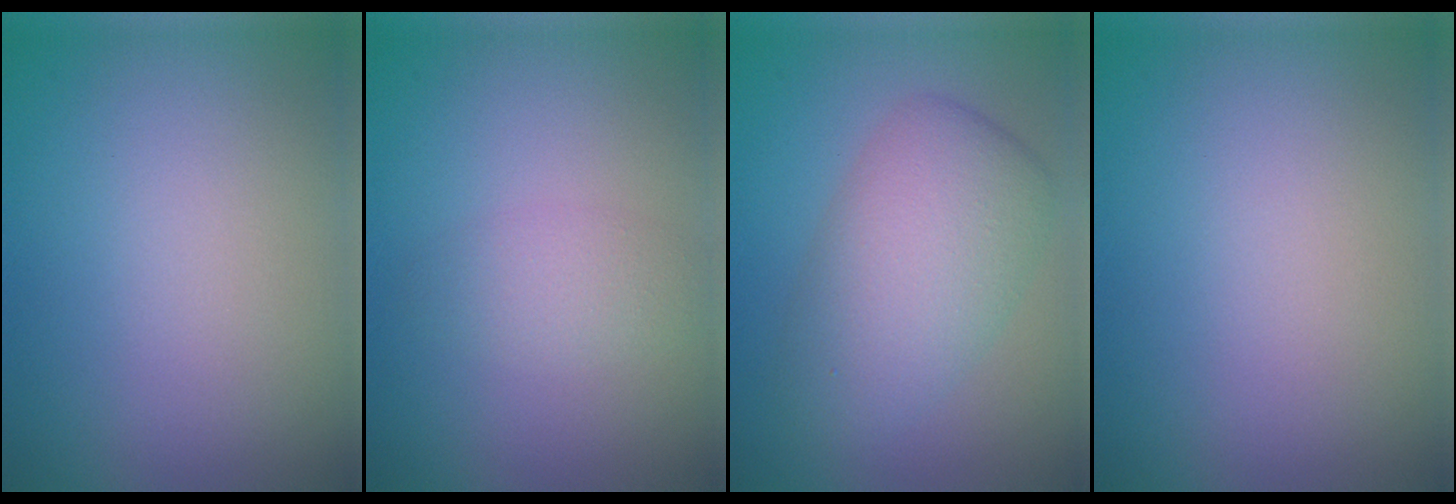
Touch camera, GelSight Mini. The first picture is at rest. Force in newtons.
{"total": 2.0, "press": 2.0, "slide": 0.2}
{"total": 5.9, "press": 5.9, "slide": 0.1}
{"total": 0.0}